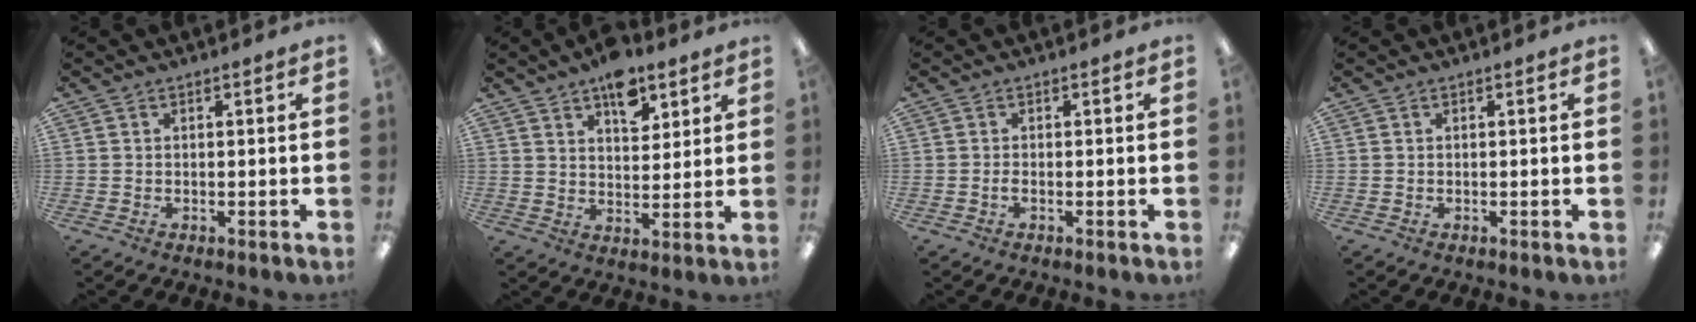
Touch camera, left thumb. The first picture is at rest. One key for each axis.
{"total": 9.5, "fx": 6.4, "fy": 5.0, "fz": 5.0, "tx": -0.058, "ty": -0.033, "tz": 0.109}
{"total": 0.9, "fx": -0.3, "fy": 0.3, "fz": 0.8, "tx": -0.016, "ty": -0.001, "tz": -0.005}
{"total": 0.0}